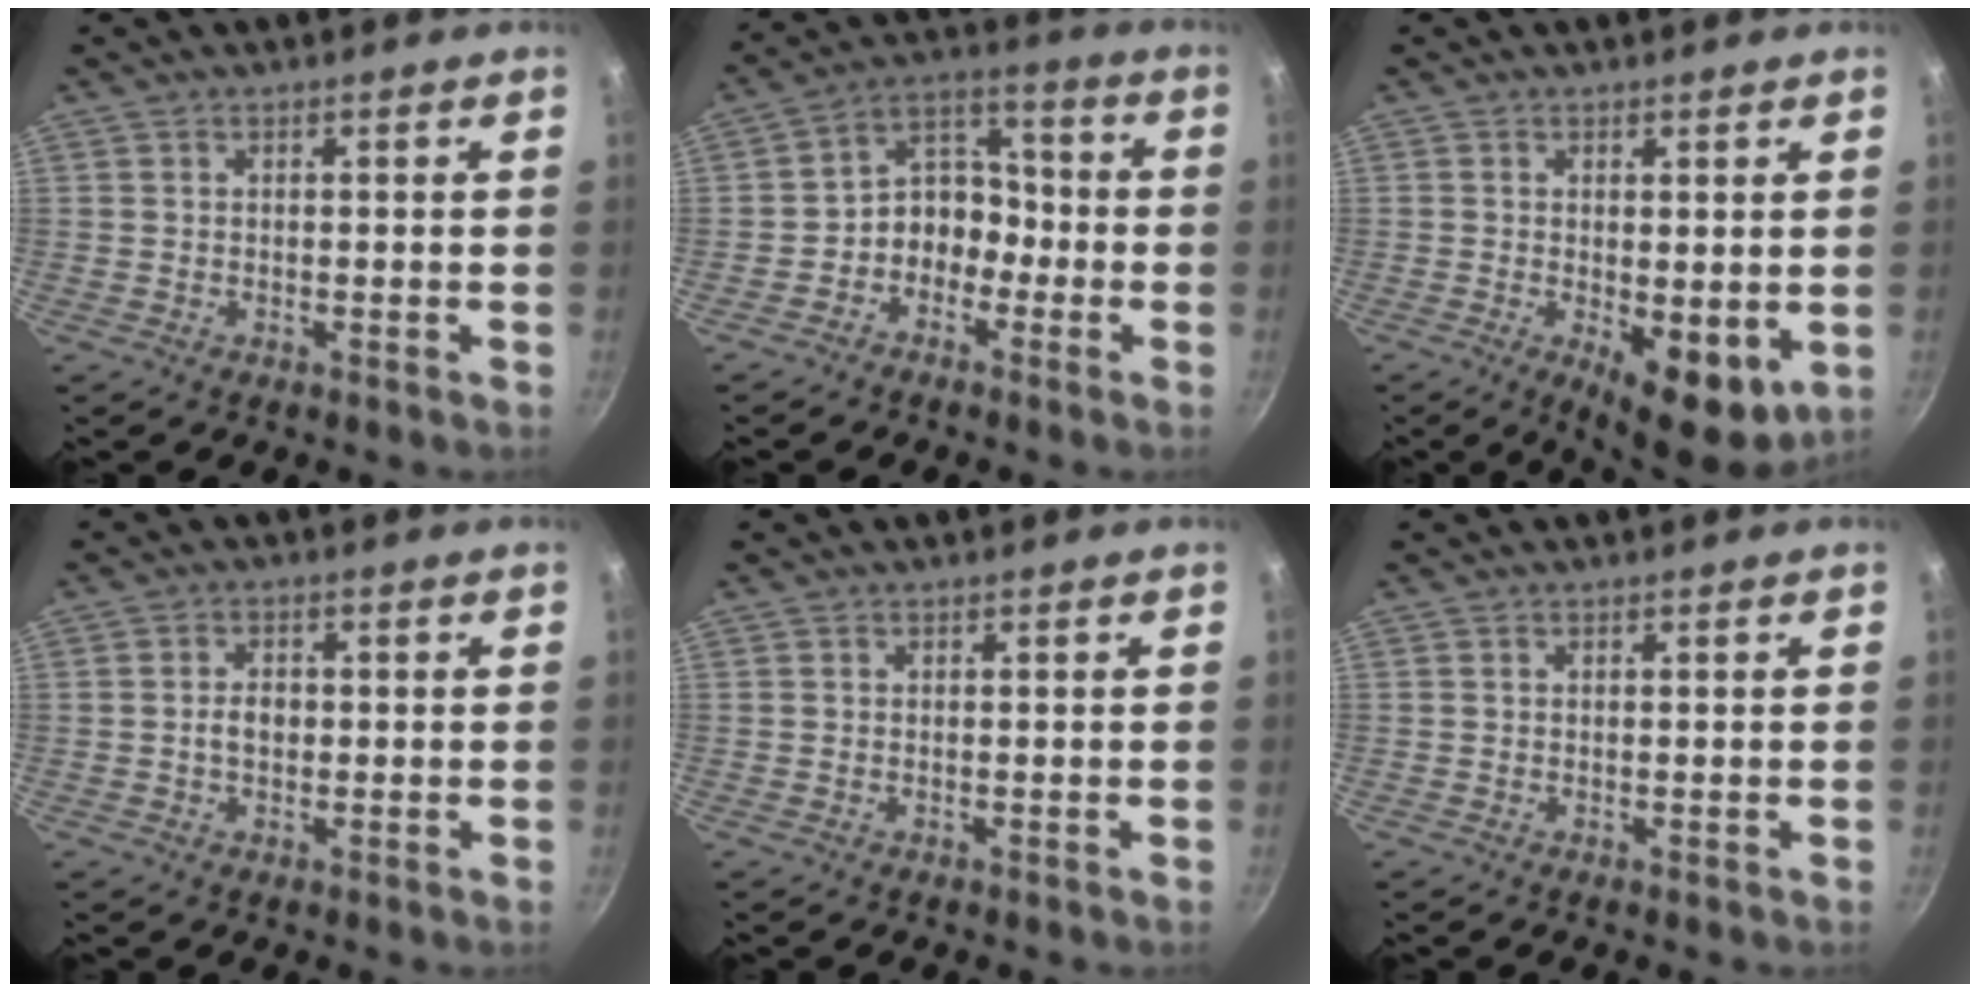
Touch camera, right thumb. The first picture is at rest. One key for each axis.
{"total": 8.4, "fx": -3.2, "fy": 6.7, "fz": 4.1, "tx": -0.018, "ty": 0.057, "tz": -0.070}
{"total": 8.6, "fx": -1.2, "fy": 3.5, "fz": 7.7, "tx": -0.093, "ty": -0.017, "tz": -0.005}
{"total": 3.0, "fx": -0.3, "fy": 2.1, "fz": 2.1, "tx": -0.023, "ty": 0.009, "tz": -0.006}
{"total": 0.0}
{"total": 0.0}